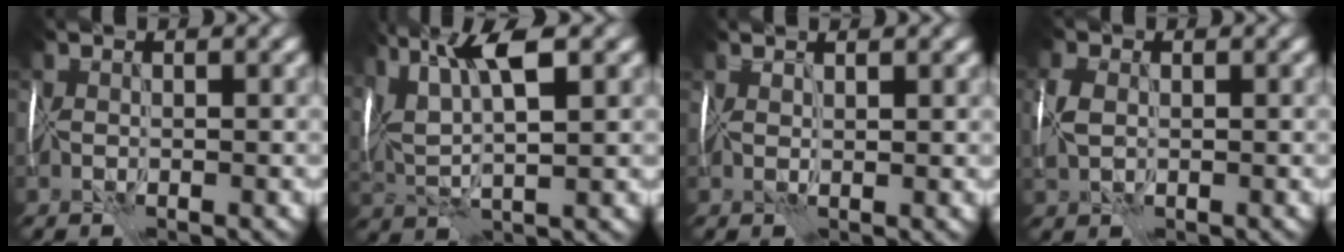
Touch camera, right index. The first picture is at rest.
{"total": 7.6, "force": [3.9, 2.1, 6.2], "torque": [-0.123, 0.019, 0.075]}
{"total": 1.6, "force": [1.4, 0.4, 0.8], "torque": [-0.003, 0.004, 0.019]}
{"total": 3.4, "force": [0.3, 2.4, 2.4], "torque": [-0.066, 0.009, 0.004]}